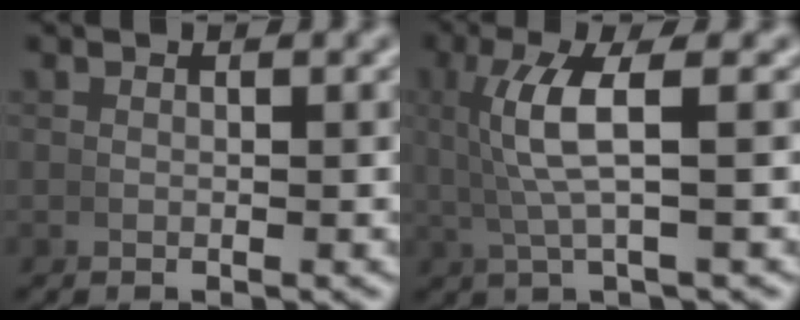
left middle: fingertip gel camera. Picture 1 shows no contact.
{"total": 4.5, "force": [1.0, 0.6, 4.4], "torque": [-0.084, 0.014, 0.018]}